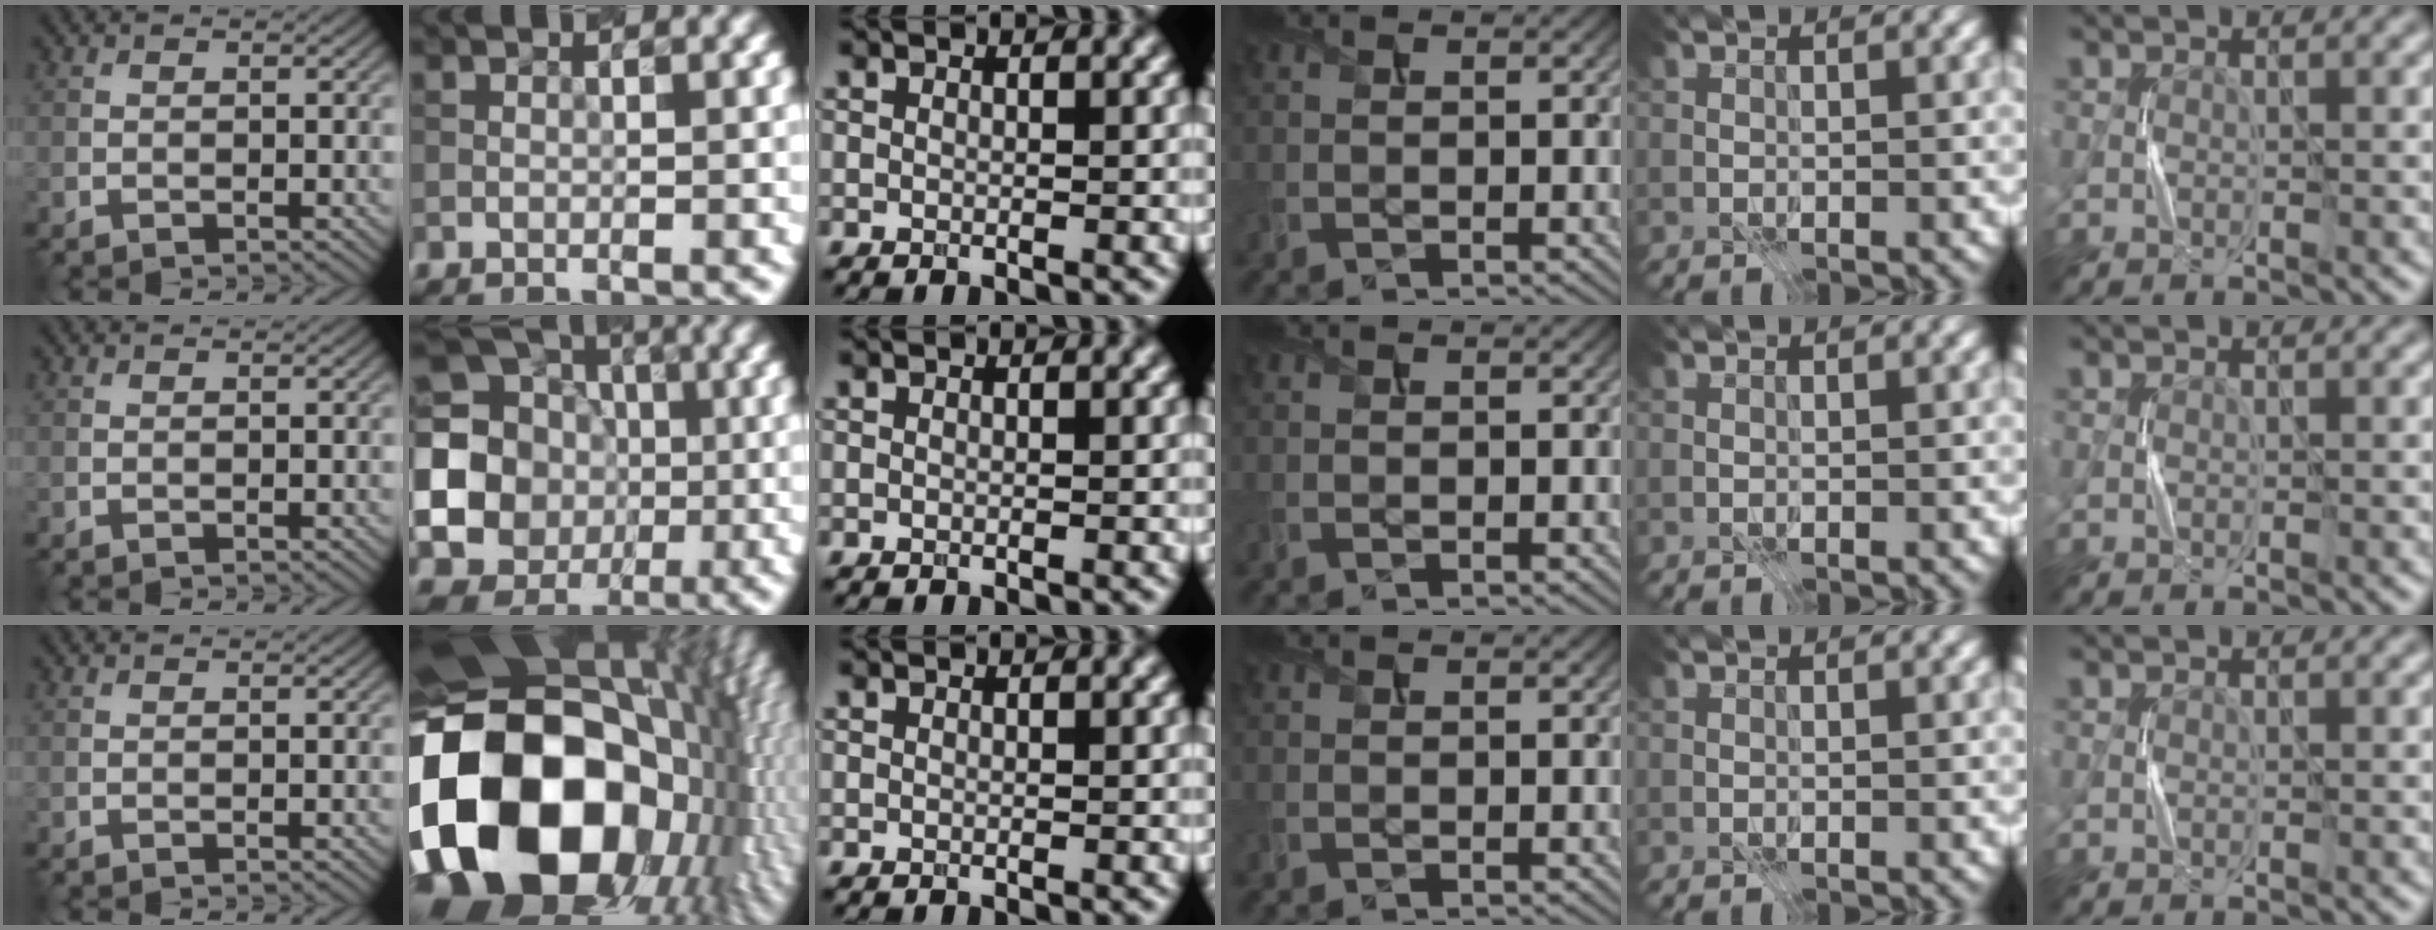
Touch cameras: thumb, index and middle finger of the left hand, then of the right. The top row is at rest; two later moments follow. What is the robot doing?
{"motion": "press", "object": "sticker"}